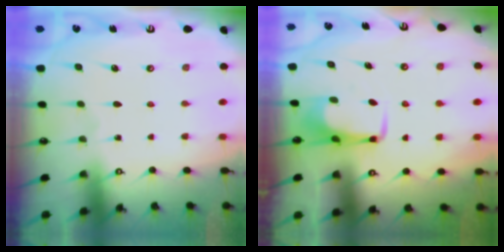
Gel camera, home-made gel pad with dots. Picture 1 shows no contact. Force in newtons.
{"total": 3.9, "press": 3.9, "slide": 0.2}